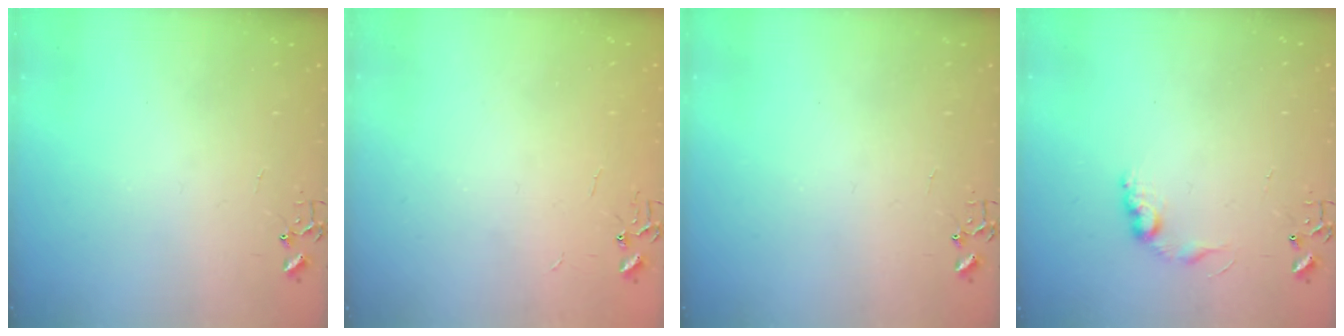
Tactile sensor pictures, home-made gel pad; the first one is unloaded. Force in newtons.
{"total": 2.2, "press": 2.2, "slide": 0.3}
{"total": 0.0}
{"total": 8.6, "press": 8.6, "slide": 0.4}